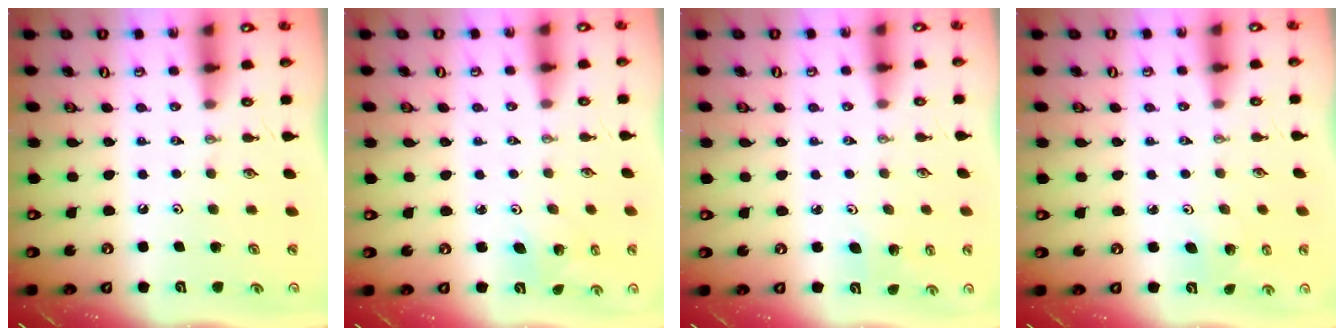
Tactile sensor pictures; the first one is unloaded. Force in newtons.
{"total": 2.7, "press": 2.7, "slide": 0.3}
{"total": 4.0, "press": 3.9, "slide": 1.1}
{"total": 3.1, "press": 3.1, "slide": 0.1}